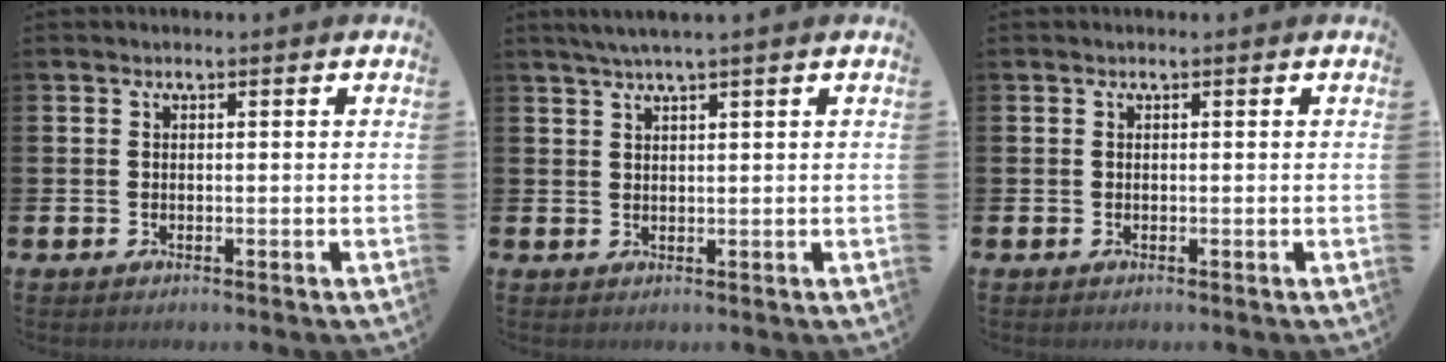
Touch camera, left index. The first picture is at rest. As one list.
[{"total": 0.6, "force": [0.5, -0.1, 0.3], "torque": [-0.011, 0.003, 0.010]}, {"total": 0.0}]